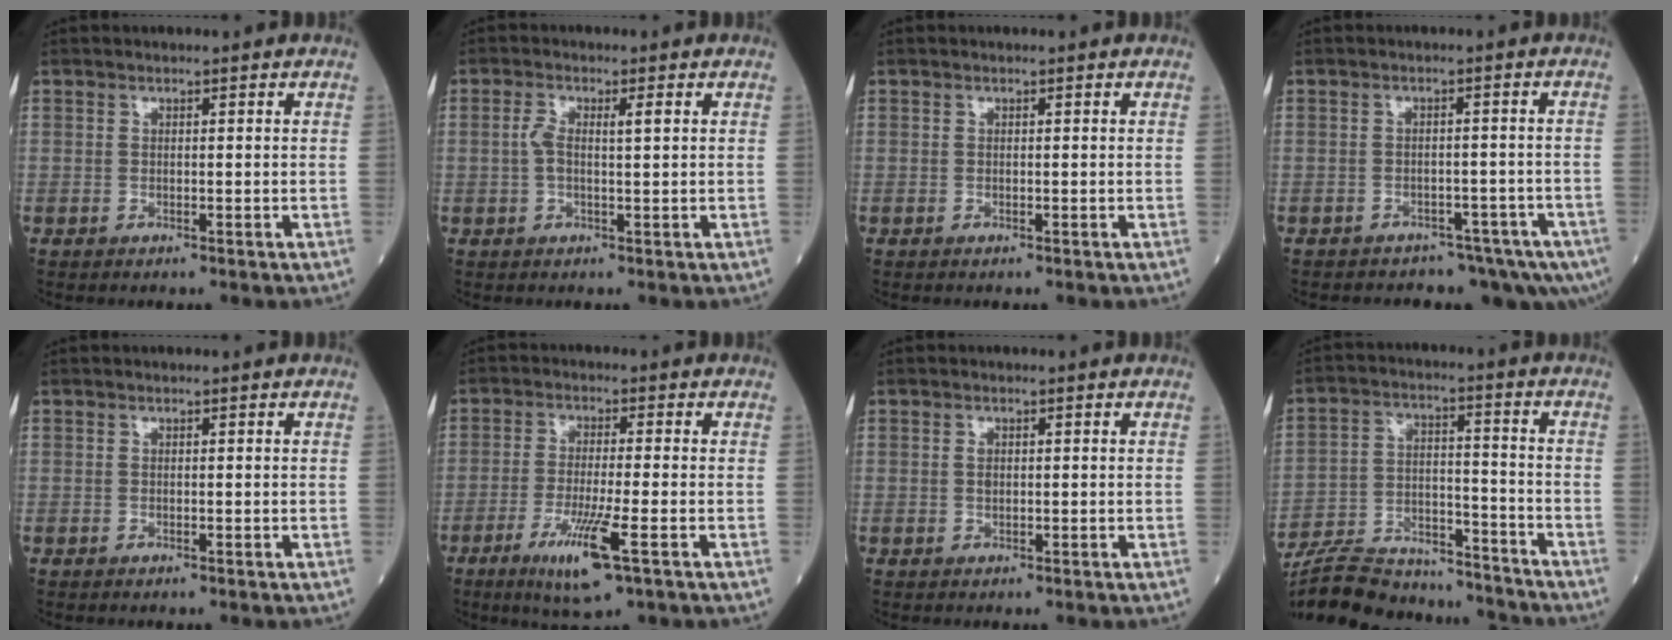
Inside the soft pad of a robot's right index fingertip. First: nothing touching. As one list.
[{"total": 3.4, "force": [0.6, 0.8, 3.3], "torque": [-0.071, 0.017, 0.011]}, {"total": 0.0}, {"total": 8.6, "force": [-7.1, 3.9, 3.0], "torque": [-0.021, 0.023, -0.087]}, {"total": 0.0}, {"total": 8.3, "force": [-3.9, 0.3, 7.3], "torque": [-0.137, -0.022, -0.067]}, {"total": 1.0, "force": [0.1, 0.6, 0.8], "torque": [-0.015, 0.001, 0.002]}, {"total": 19.2, "force": [-18.0, 4.3, 5.0], "torque": [-0.118, 0.006, -0.281]}]